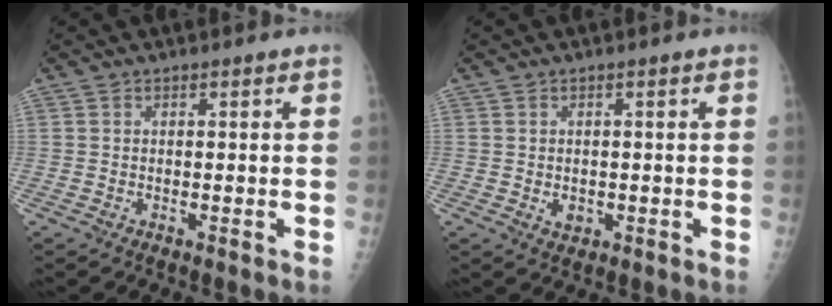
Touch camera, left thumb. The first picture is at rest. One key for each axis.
{"total": 2.0, "fx": -0.4, "fy": 1.7, "fz": 1.1, "tx": -0.009, "ty": 0.000, "tz": 0.000}